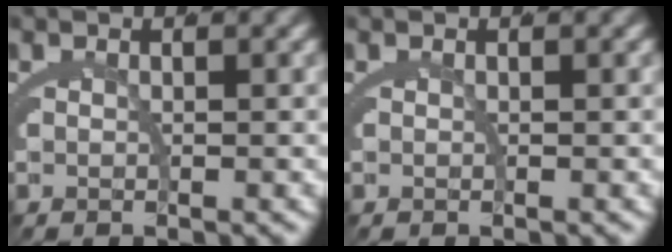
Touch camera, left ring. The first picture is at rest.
{"total": 0.0}